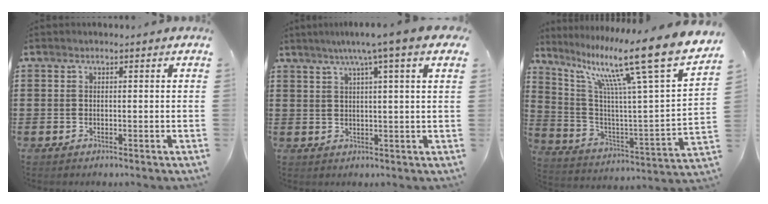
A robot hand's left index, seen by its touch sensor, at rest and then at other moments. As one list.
[{"total": 5.7, "force": [3.3, -0.6, 4.6], "torque": [-0.099, -0.004, 0.051]}, {"total": 15.5, "force": [10.6, 0.4, 11.3], "torque": [-0.221, -0.074, 0.156]}]